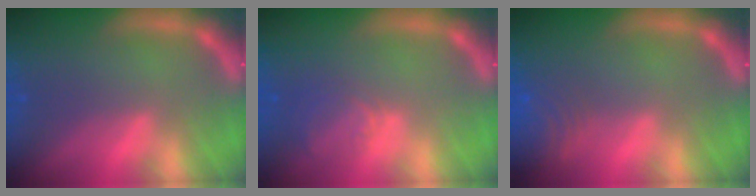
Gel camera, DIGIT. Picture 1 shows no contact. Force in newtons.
{"total": 2.9}
{"total": 6.5}